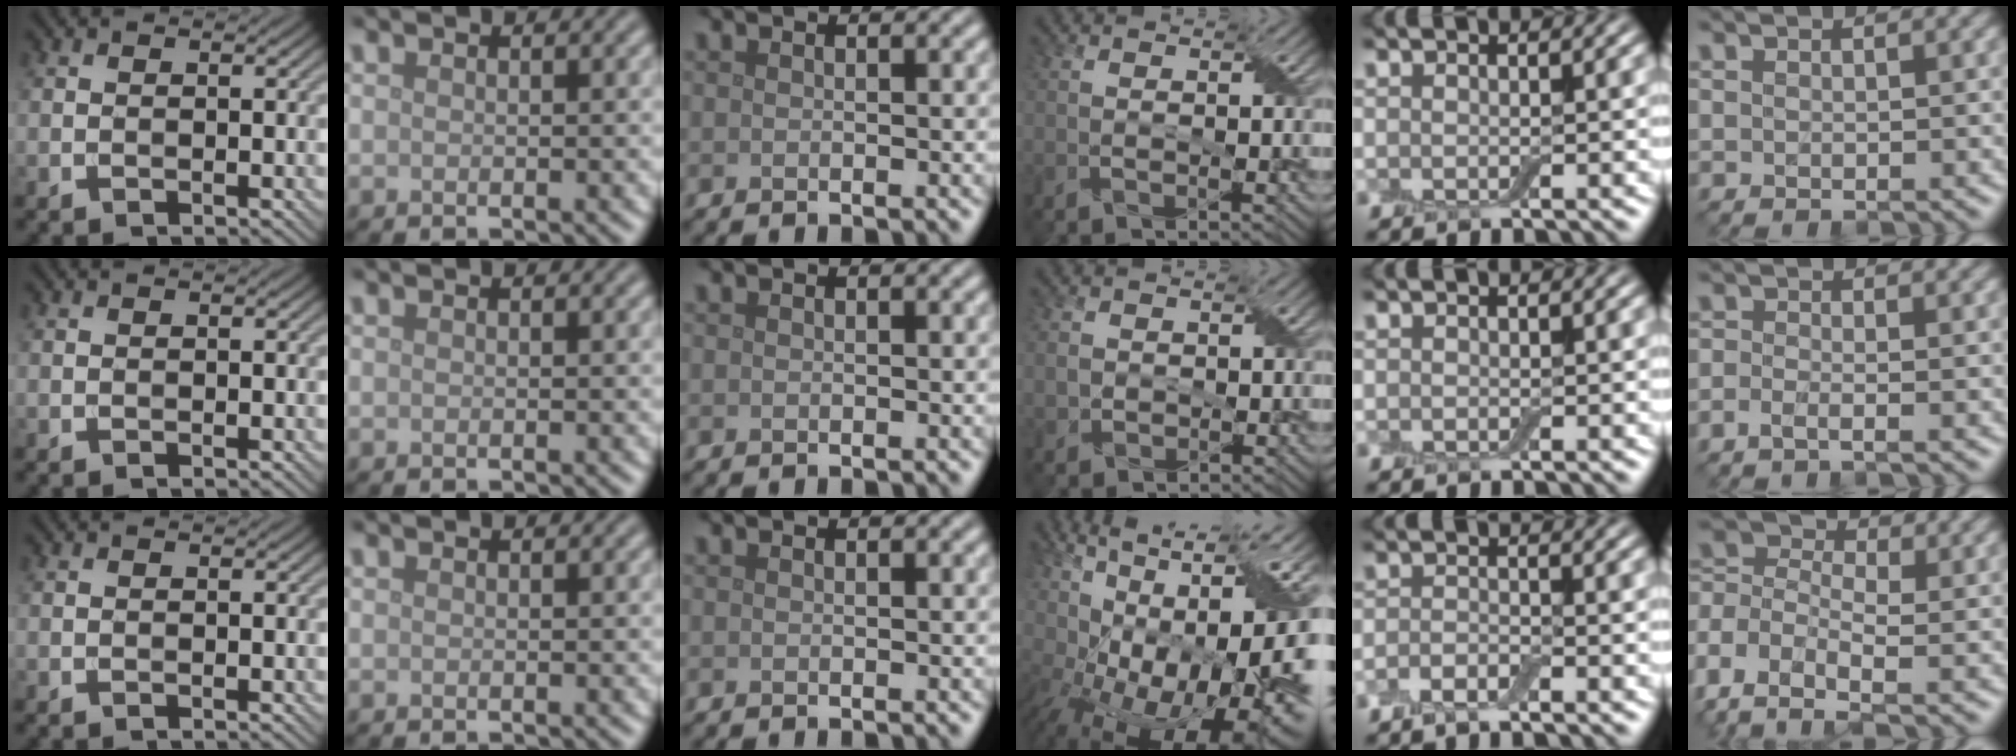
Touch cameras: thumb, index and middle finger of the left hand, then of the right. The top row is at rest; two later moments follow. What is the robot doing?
{"motion": "peel", "object": "bubble wrap"}